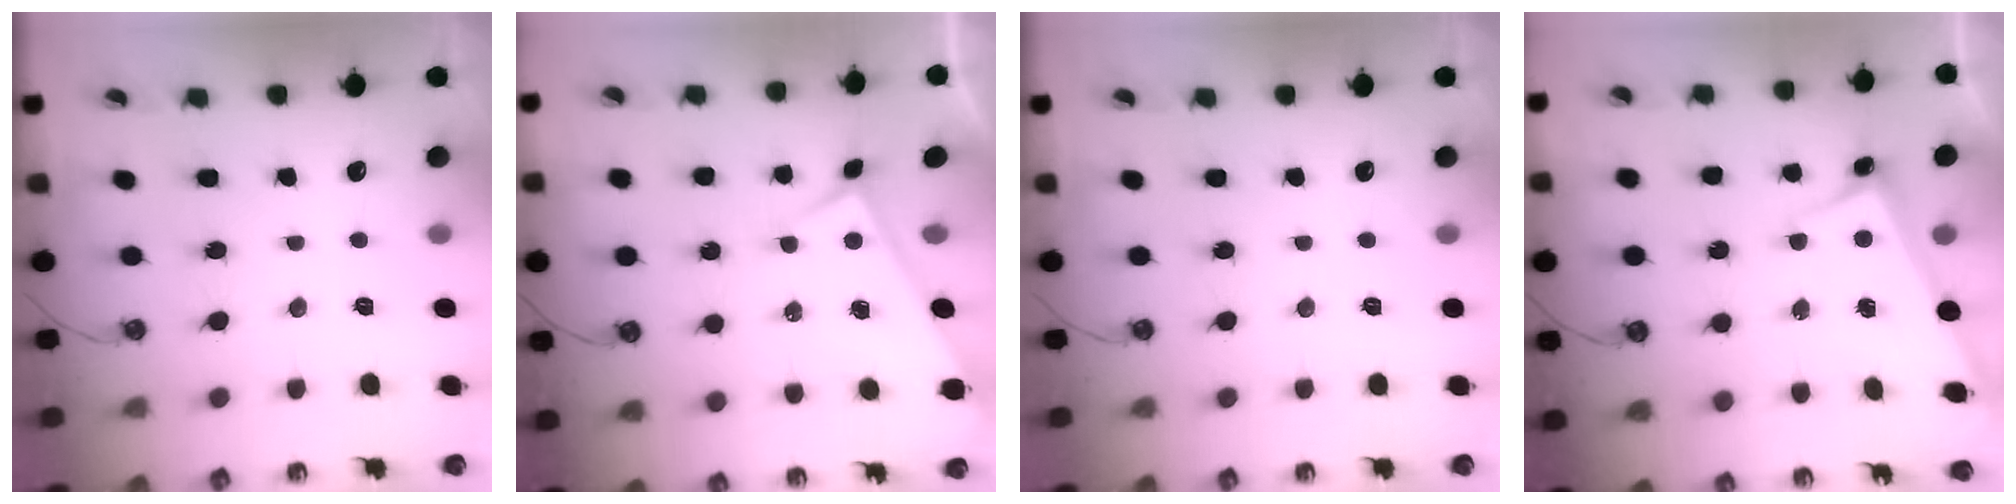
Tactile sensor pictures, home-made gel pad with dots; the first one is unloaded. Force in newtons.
{"total": 0.0}
{"total": 0.0}
{"total": 2.7, "press": 2.7, "slide": 0.4}